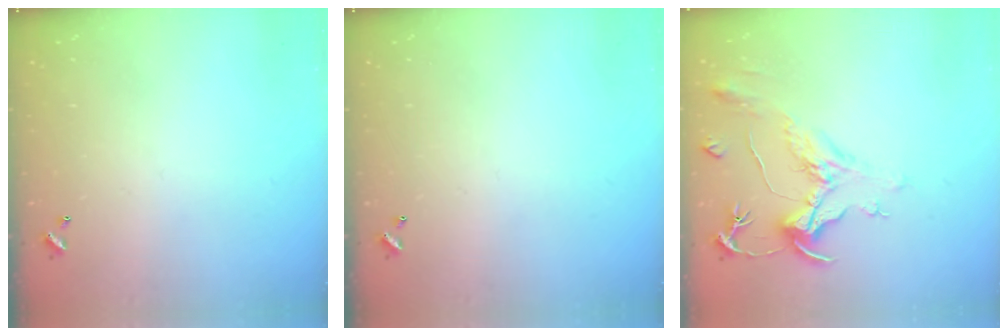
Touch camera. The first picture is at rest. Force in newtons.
{"total": 0.0}
{"total": 2.3, "press": 1.8, "slide": 1.3}